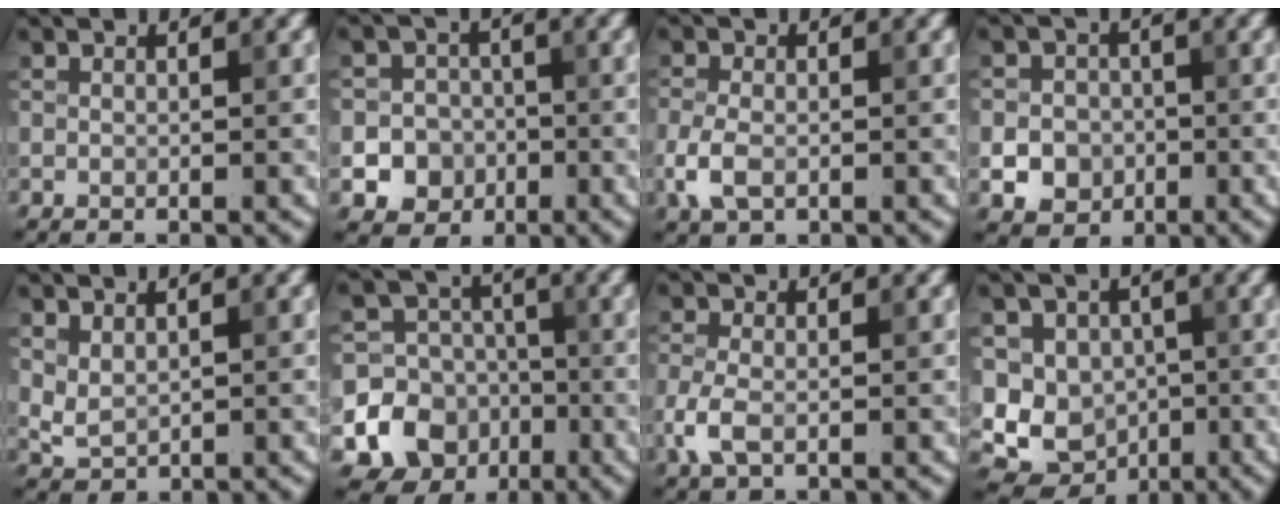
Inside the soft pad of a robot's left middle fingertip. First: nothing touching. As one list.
[{"total": 5.4, "force": [-2.0, 4.8, 1.2], "torque": [0.006, -0.003, -0.050]}, {"total": 2.9, "force": [-0.9, 1.8, 2.1], "torque": [-0.051, -0.005, -0.021]}, {"total": 4.4, "force": [-1.2, 4.0, 1.5], "torque": [-0.007, 0.001, -0.033]}, {"total": 1.5, "force": [0.8, 0.8, 0.9], "torque": [-0.020, -0.004, 0.024]}, {"total": 12.4, "force": [-4.7, 11.2, 2.6], "torque": [-0.056, -0.029, -0.087]}, {"total": 2.8, "force": [-0.9, 1.5, 2.1], "torque": [-0.054, -0.003, -0.024]}, {"total": 8.4, "force": [-1.1, 7.7, 3.3], "torque": [-0.049, 0.008, -0.033]}]